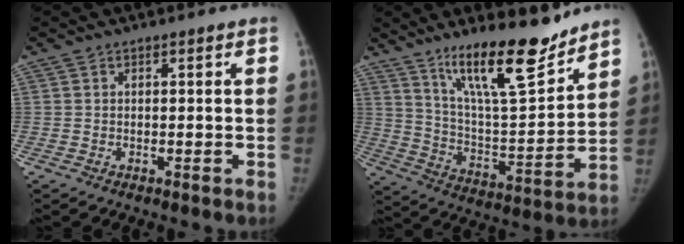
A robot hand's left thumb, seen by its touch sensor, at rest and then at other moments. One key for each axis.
{"total": 17.0, "fx": 11.9, "fy": 4.1, "fz": 11.4, "tx": -0.158, "ty": -0.080, "tz": 0.204}